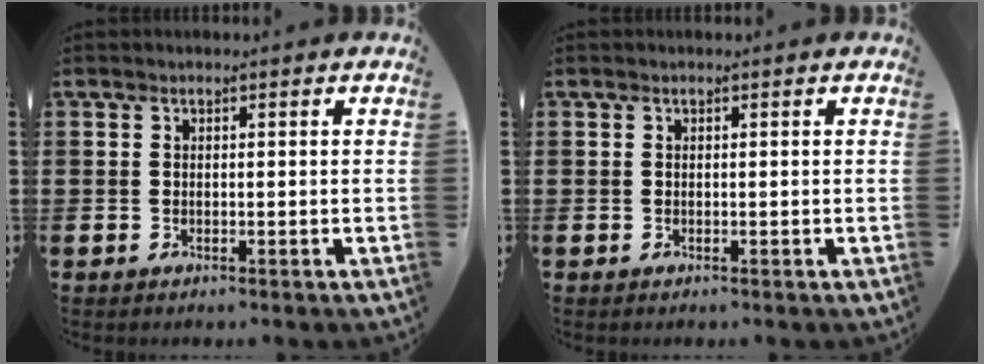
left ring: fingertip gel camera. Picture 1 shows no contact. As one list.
[{"total": 0.0}]